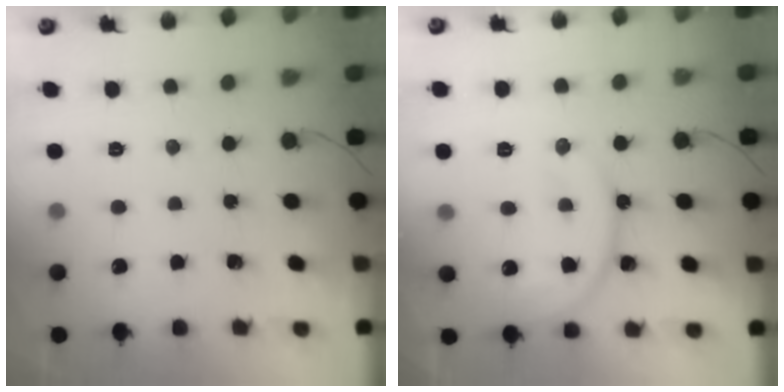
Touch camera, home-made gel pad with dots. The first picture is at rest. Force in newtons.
{"total": 12.5, "press": 12.5, "slide": 1.2}